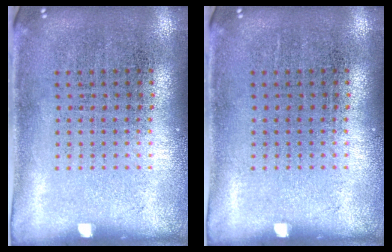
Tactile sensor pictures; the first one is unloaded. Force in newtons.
{"total": 0.0}